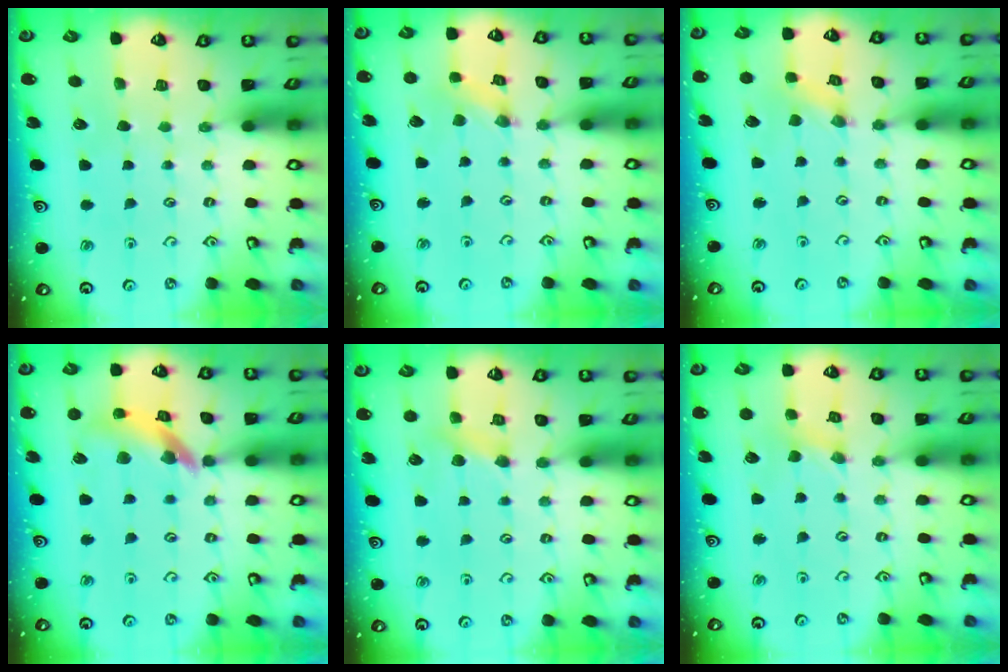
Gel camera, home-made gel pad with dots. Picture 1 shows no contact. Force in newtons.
{"total": 1.2, "press": 1.2, "slide": 0.2}
{"total": 0.0}
{"total": 12.6, "press": 12.5, "slide": 1.5}
{"total": 5.1, "press": 5.1, "slide": 0.6}
{"total": 1.1, "press": 1.1, "slide": 0.4}